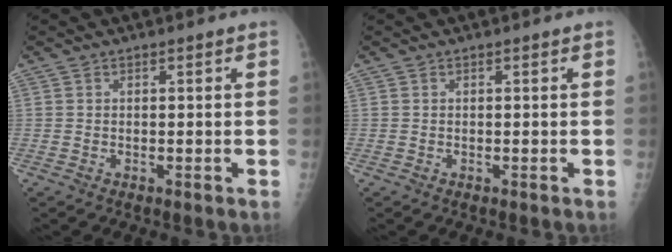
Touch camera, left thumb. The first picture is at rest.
{"total": 0.0}